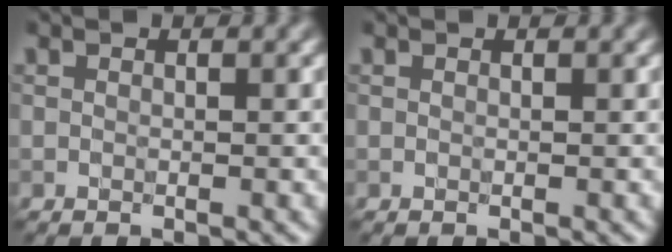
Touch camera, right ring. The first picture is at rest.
{"total": 0.0}